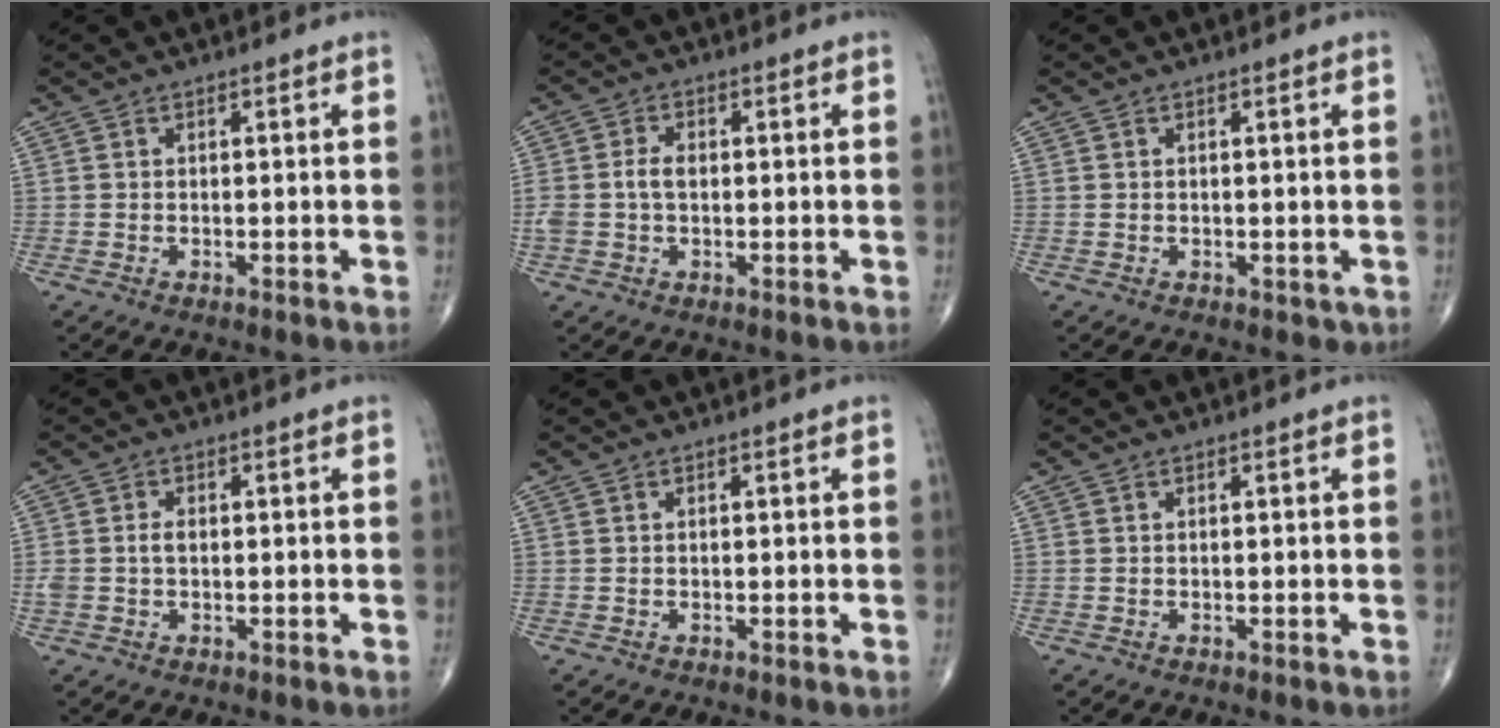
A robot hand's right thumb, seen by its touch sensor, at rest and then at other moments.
{"total": 4.0, "force": [-0.1, 2.6, 3.0], "torque": [-0.074, 0.012, -0.002]}
{"total": 0.5, "force": [0.1, 0.5, 0.2], "torque": [0.004, 0.001, 0.003]}
{"total": 2.6, "force": [0.0, 1.7, 1.9], "torque": [-0.047, 0.008, 0.000]}
{"total": 0.0}
{"total": 0.0}